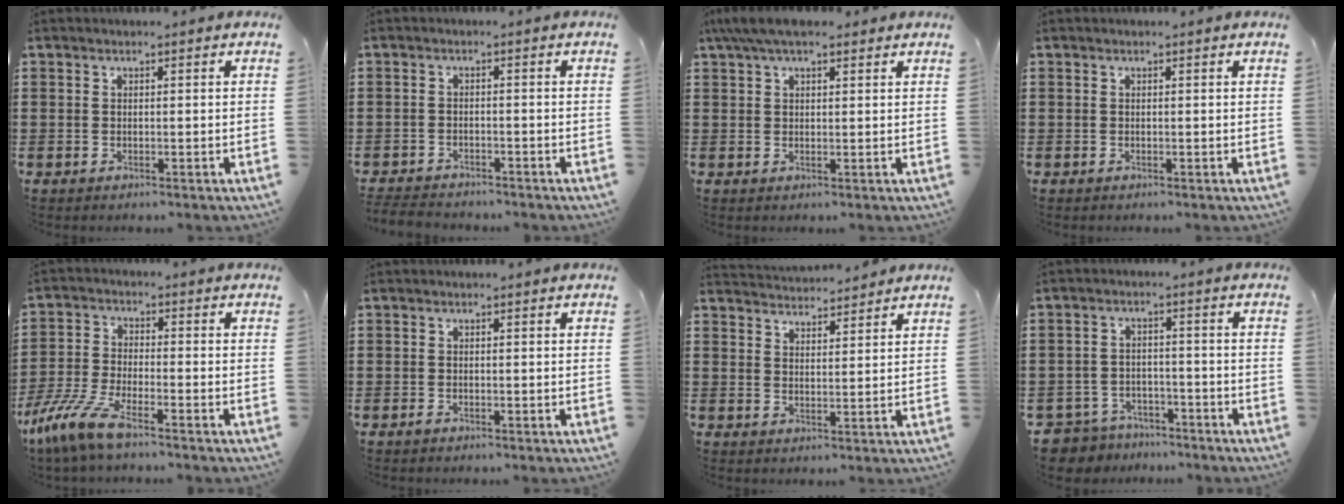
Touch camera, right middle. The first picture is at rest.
{"total": 2.8, "force": [-2.7, 0.5, 0.1], "torque": [-0.014, -0.004, -0.062]}
{"total": 4.4, "force": [3.2, 1.0, 2.9], "torque": [-0.064, 0.005, 0.059]}
{"total": 0.0}
{"total": 7.8, "force": [-6.0, 0.8, 4.8], "torque": [-0.130, -0.020, -0.122]}
{"total": 0.5, "force": [-0.4, 0.1, 0.3], "torque": [-0.008, -0.006, -0.006]}
{"total": 3.3, "force": [3.3, 0.2, -0.2], "torque": [-0.005, -0.013, 0.060]}
{"total": 4.4, "force": [-4.3, 0.9, 0.0], "torque": [-0.029, -0.005, -0.096]}